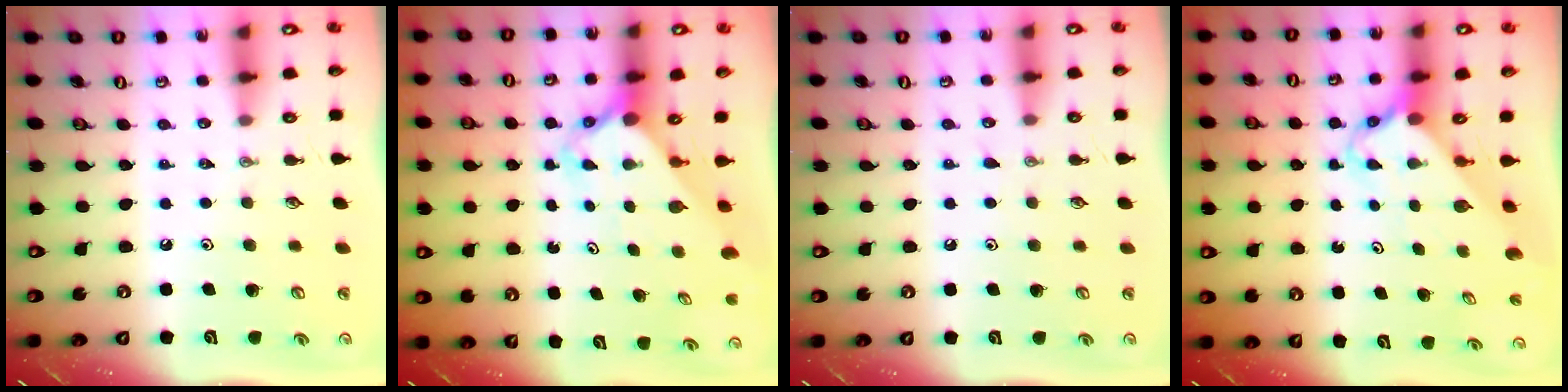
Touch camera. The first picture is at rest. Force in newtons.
{"total": 2.8, "press": 2.8, "slide": 0.1}
{"total": 4.9, "press": 4.8, "slide": 0.6}
{"total": 2.7, "press": 2.7, "slide": 0.2}